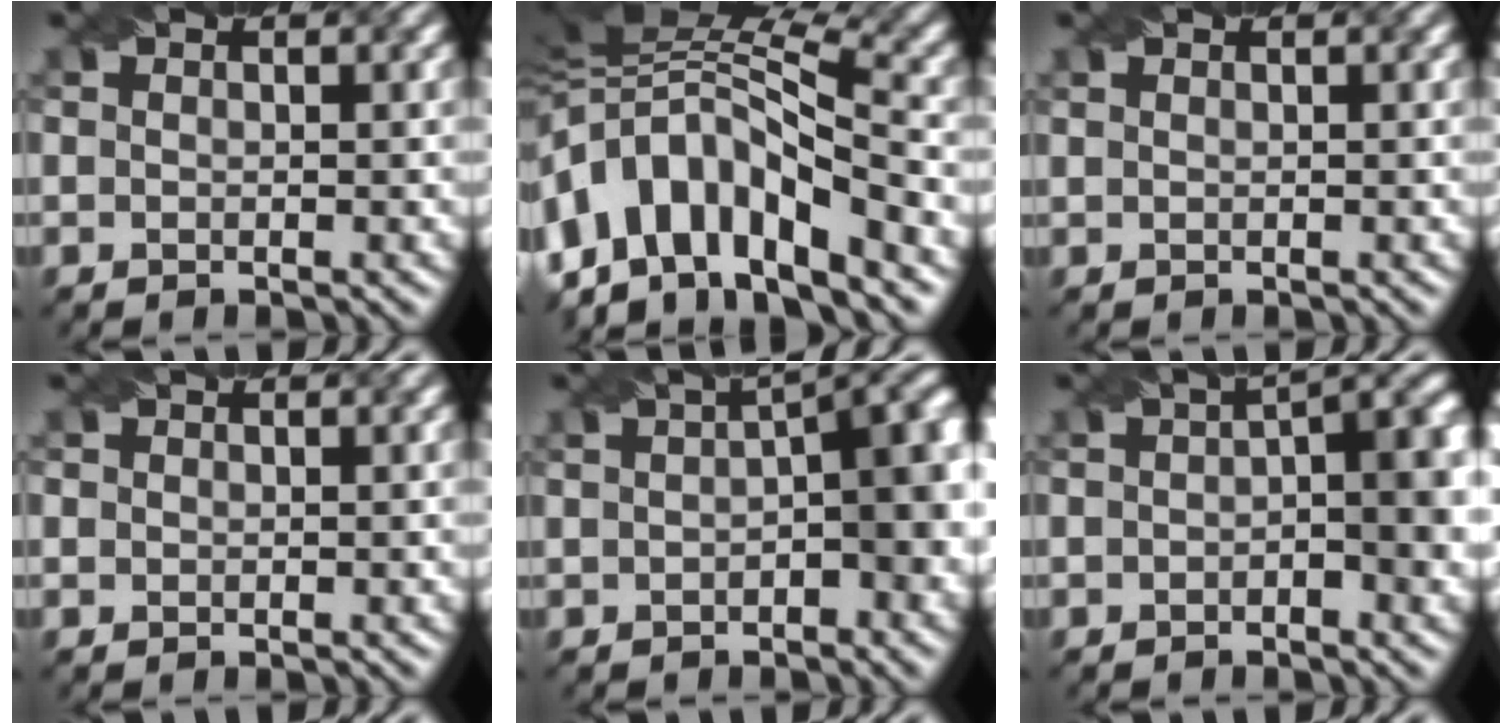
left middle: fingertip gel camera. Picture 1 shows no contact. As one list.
[{"total": 12.1, "force": [-3.8, 5.8, 9.9], "torque": [-0.177, 0.023, -0.071]}, {"total": 0.0}, {"total": 0.7, "force": [0.4, 0.6, 0.0], "torque": [0.003, 0.002, -0.002]}, {"total": 6.8, "force": [-0.5, 3.1, 6.1], "torque": [-0.048, 0.013, -0.009]}, {"total": 7.0, "force": [-0.3, 3.1, 6.2], "torque": [-0.070, 0.012, -0.011]}]